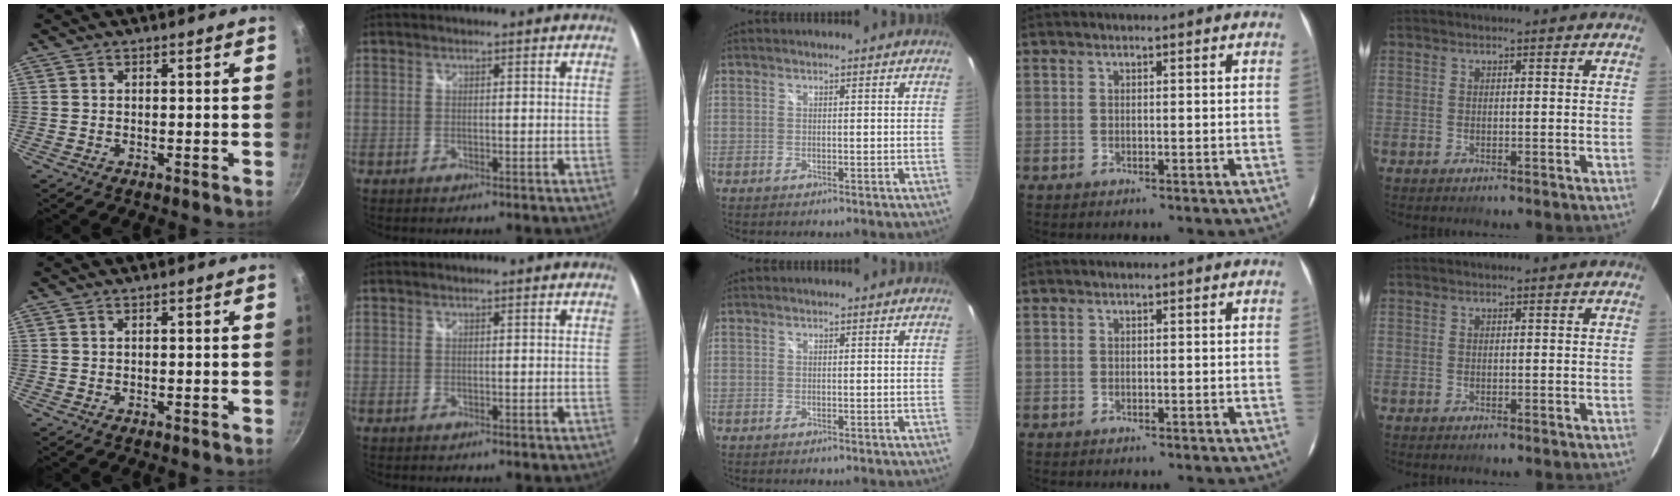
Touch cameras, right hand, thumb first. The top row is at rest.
{}